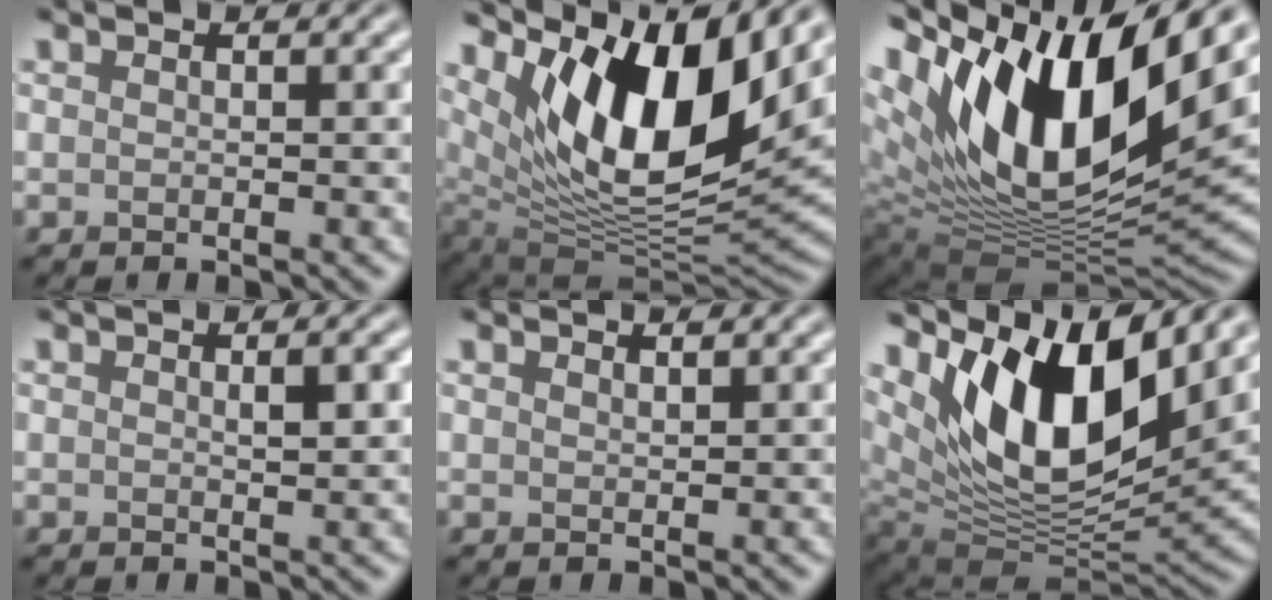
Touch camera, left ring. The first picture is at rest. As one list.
[{"total": 13.8, "force": [6.1, 5.7, 11.0], "torque": [-0.188, -0.011, 0.117]}, {"total": 17.0, "force": [6.5, 7.8, 13.7], "torque": [-0.255, 0.004, 0.108]}, {"total": 1.7, "force": [0.5, 0.4, 1.5], "torque": [-0.021, 0.000, 0.009]}, {"total": 0.9, "force": [0.8, 0.1, 0.3], "torque": [0.001, 0.001, 0.013]}, {"total": 12.5, "force": [6.1, 5.3, 9.6], "torque": [-0.154, -0.010, 0.117]}]